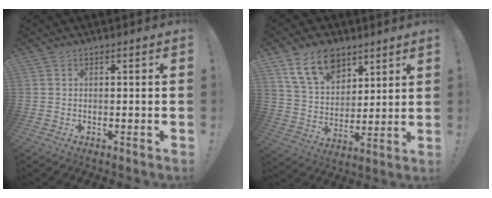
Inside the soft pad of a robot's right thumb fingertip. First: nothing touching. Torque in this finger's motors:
{"motor_torque": [1.32, 1.33, 0.11, 0.10, 0.04]}